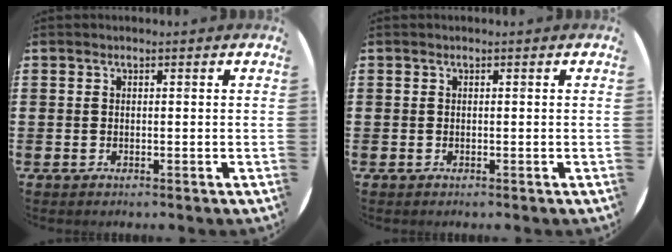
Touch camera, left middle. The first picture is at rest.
{"total": 0.0}